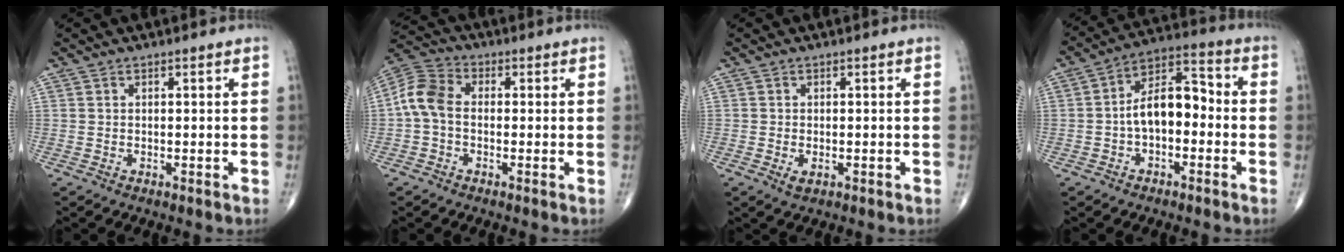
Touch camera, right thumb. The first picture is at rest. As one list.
[{"total": 7.5, "force": [-0.6, 5.2, 5.4], "torque": [-0.106, 0.023, -0.026]}, {"total": 1.8, "force": [-0.5, 1.0, 1.4], "torque": [-0.023, -0.001, -0.006]}, {"total": 10.6, "force": [-1.5, 6.1, 8.5], "torque": [-0.123, 0.044, -0.039]}]